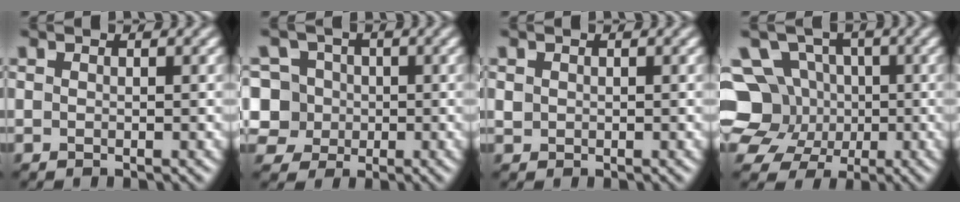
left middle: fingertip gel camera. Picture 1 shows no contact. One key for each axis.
{"total": 8.2, "fx": 0.5, "fy": 7.3, "fz": 3.7, "tx": -0.057, "ty": 0.034, "tz": -0.032}
{"total": 0.6, "fx": 0.1, "fy": 0.6, "fz": 0.1, "tx": 0.001, "ty": -0.002, "tz": 0.003}
{"total": 10.1, "fx": -0.5, "fy": 9.1, "fz": 4.4, "tx": -0.091, "ty": 0.034, "tz": -0.053}